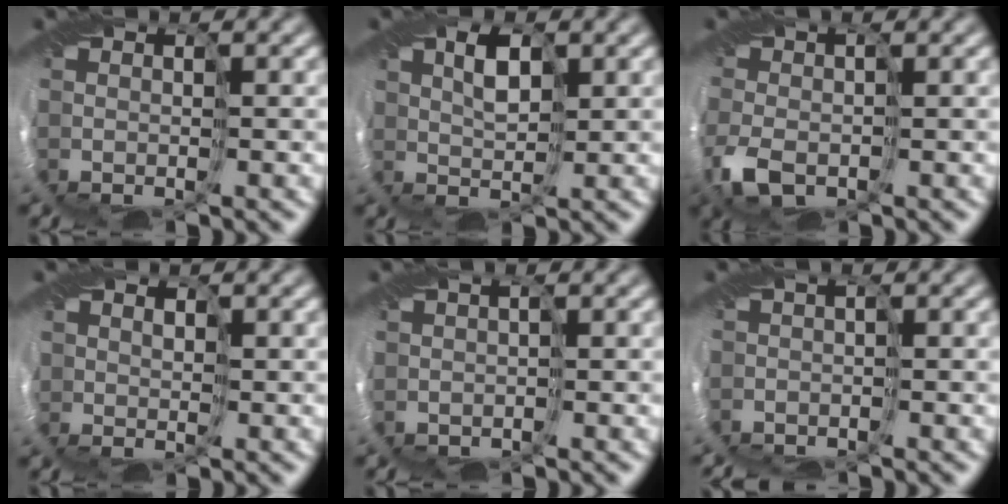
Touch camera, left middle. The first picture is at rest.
{"total": 2.0, "force": [0.6, 1.1, 1.6], "torque": [-0.030, 0.007, 0.010]}
{"total": 3.6, "force": [-1.5, 2.2, 2.5], "torque": [-0.065, -0.002, -0.032]}
{"total": 1.4, "force": [0.6, 1.2, 0.3], "torque": [-0.003, -0.001, 0.011]}
{"total": 1.0, "force": [0.5, 0.7, 0.5], "torque": [-0.014, 0.011, 0.015]}
{"total": 0.9, "force": [-0.5, 0.5, 0.5], "torque": [-0.009, -0.008, -0.011]}